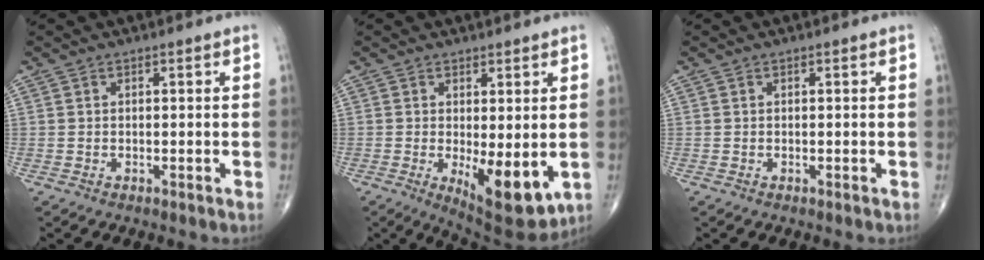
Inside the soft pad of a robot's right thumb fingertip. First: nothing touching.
{"total": 10.4, "force": [-1.8, 3.9, 9.5], "torque": [-0.123, -0.026, -0.013]}
{"total": 0.0}